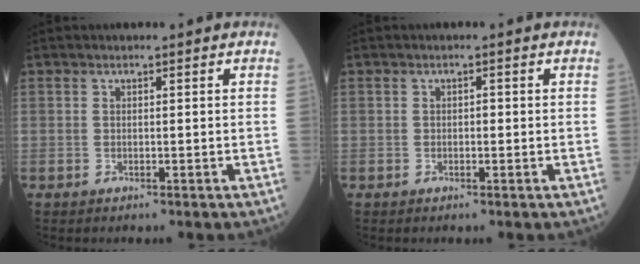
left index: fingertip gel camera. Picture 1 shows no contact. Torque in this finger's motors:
{"motor_torque": [-0.14, 0.13, -0.03, -0.01]}